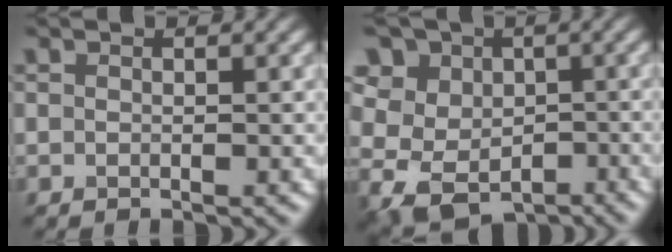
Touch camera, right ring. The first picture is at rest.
{"total": 9.0, "force": [2.6, 7.5, 4.2], "torque": [-0.080, 0.019, 0.019]}